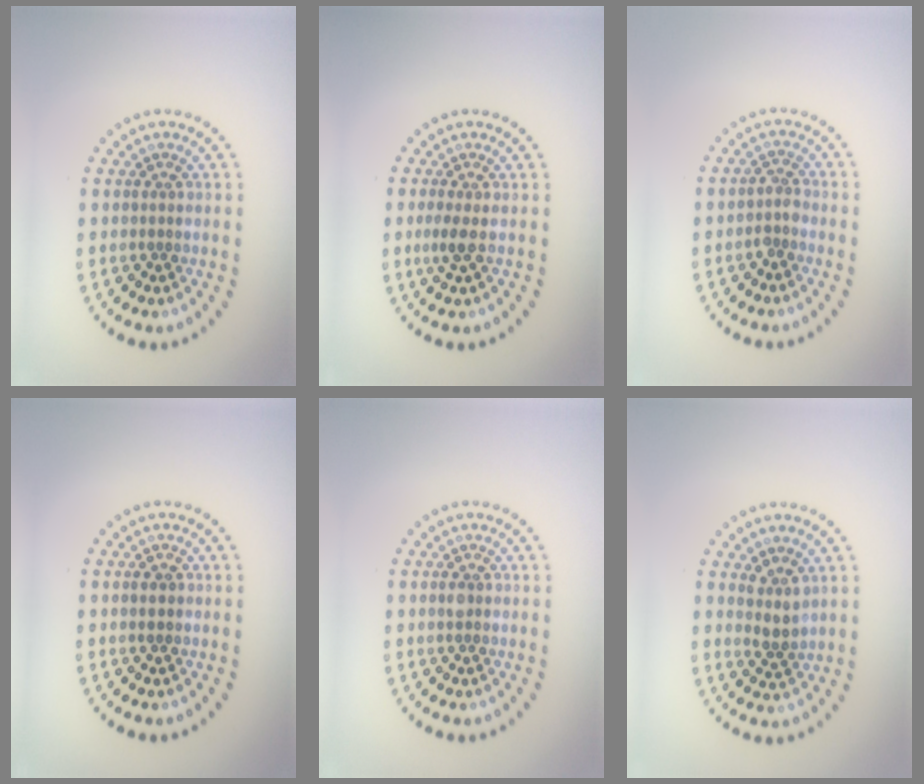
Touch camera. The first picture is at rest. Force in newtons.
{"total": 1.3, "press": 1.1, "slide": 0.6}
{"total": 1.5, "press": 1.2, "slide": 0.9}
{"total": 1.4, "press": 1.4, "slide": 0.2}
{"total": 1.0, "press": 1.0, "slide": 0.0}
{"total": 2.1, "press": 1.7, "slide": 1.2}